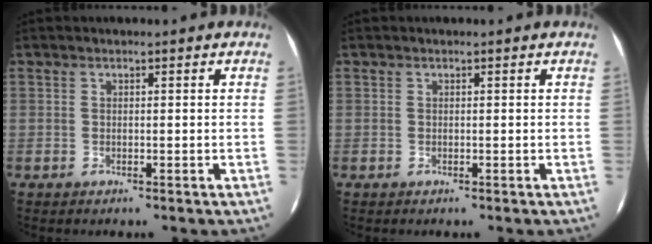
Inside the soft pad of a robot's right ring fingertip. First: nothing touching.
{"total": 0.0}